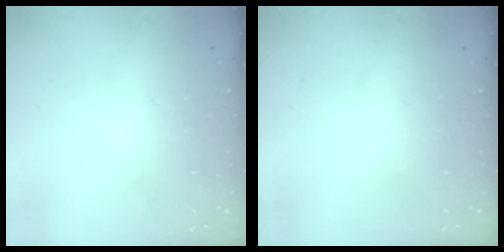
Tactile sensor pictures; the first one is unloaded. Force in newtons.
{"total": 0.0}